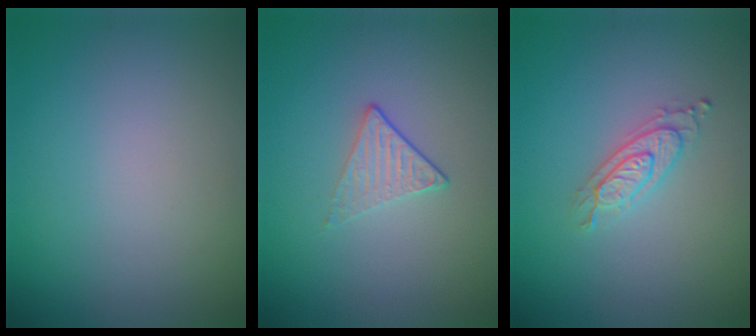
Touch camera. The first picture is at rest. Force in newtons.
{"total": 1.4, "press": 1.1, "slide": 0.9}
{"total": 2.4, "press": 2.2, "slide": 0.9}